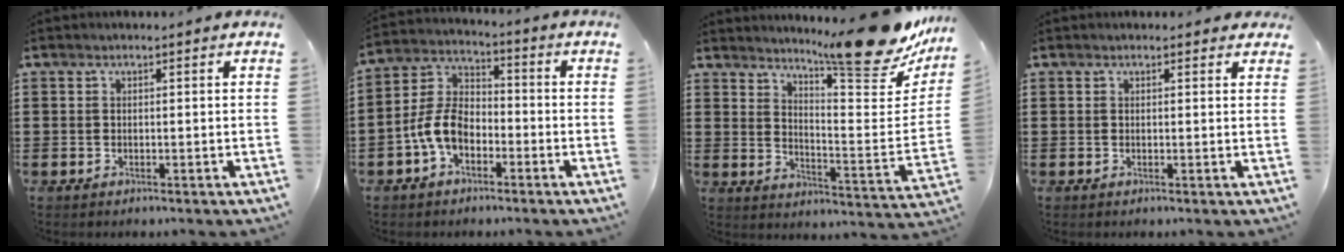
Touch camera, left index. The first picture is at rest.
{"total": 7.6, "force": [-3.7, 4.4, 4.9], "torque": [-0.129, 0.005, -0.080]}
{"total": 13.2, "force": [11.1, 1.2, 7.0], "torque": [-0.098, -0.085, 0.180]}
{"total": 0.8, "force": [0.7, 0.4, 0.3], "torque": [0.001, 0.000, 0.011]}